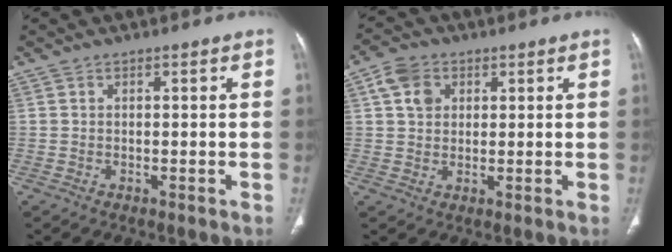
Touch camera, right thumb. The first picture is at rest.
{"total": 5.7, "force": [1.9, 4.4, 2.9], "torque": [-0.039, 0.000, 0.034]}